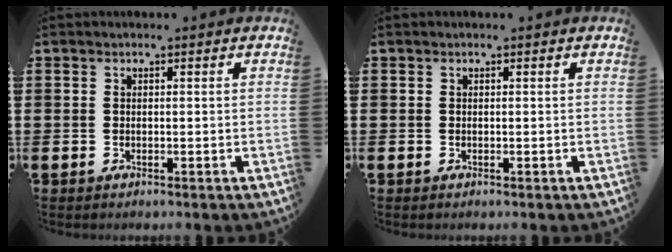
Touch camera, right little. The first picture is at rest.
{"total": 0.0}